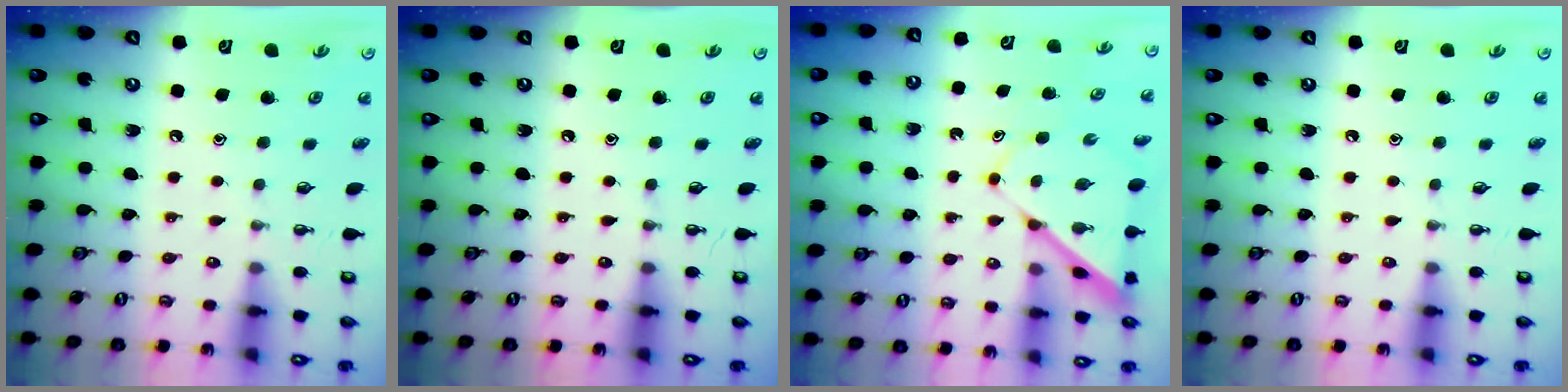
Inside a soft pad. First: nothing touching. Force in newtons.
{"total": 0.0}
{"total": 7.5, "press": 7.4, "slide": 0.5}
{"total": 0.0}